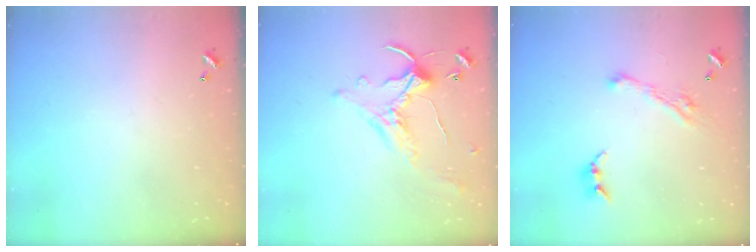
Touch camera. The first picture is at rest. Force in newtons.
{"total": 1.1, "press": 0.3, "slide": 1.0}
{"total": 5.8, "press": 5.8, "slide": 0.9}